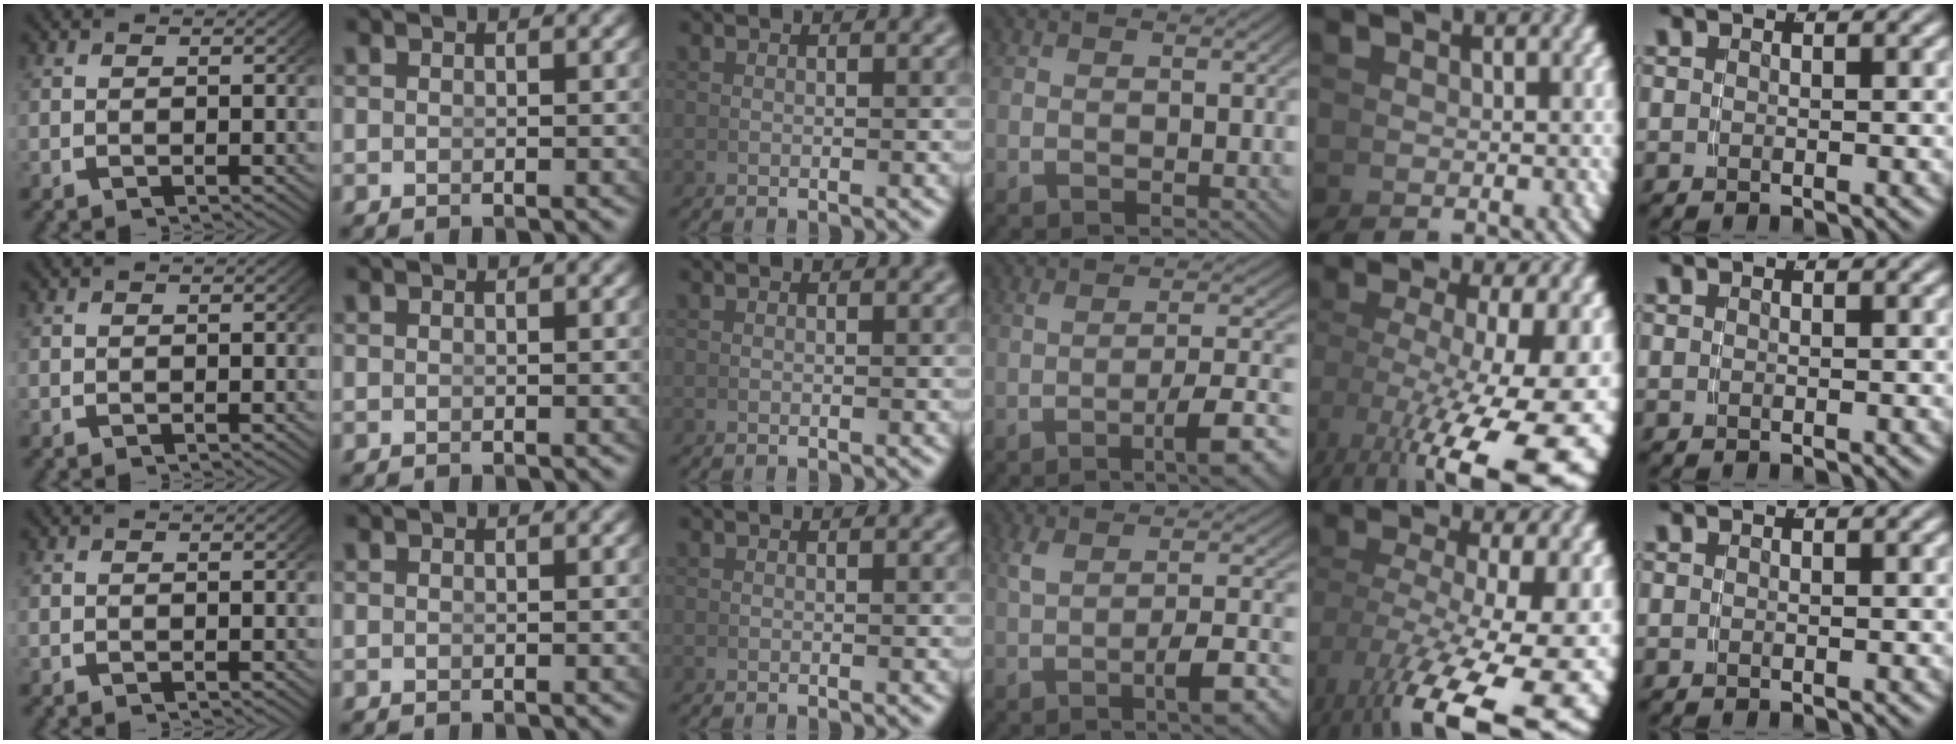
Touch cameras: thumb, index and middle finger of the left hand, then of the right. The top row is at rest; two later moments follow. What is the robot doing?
{"motion": "lift_and_place", "object": "cup"}